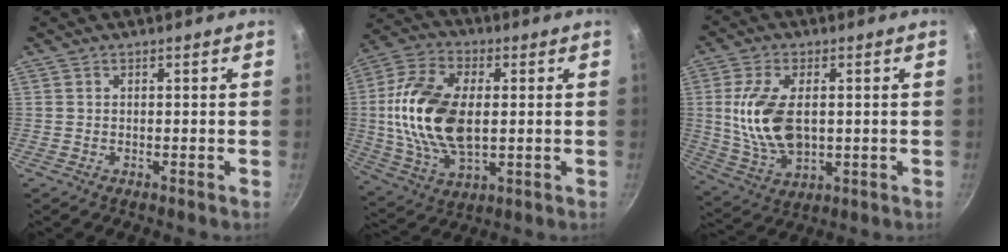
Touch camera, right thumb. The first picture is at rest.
{"total": 19.0, "force": [0.9, 11.0, 15.5], "torque": [-0.292, 0.006, 0.015]}
{"total": 13.4, "force": [1.1, 7.6, 10.9], "torque": [-0.201, -0.009, 0.028]}